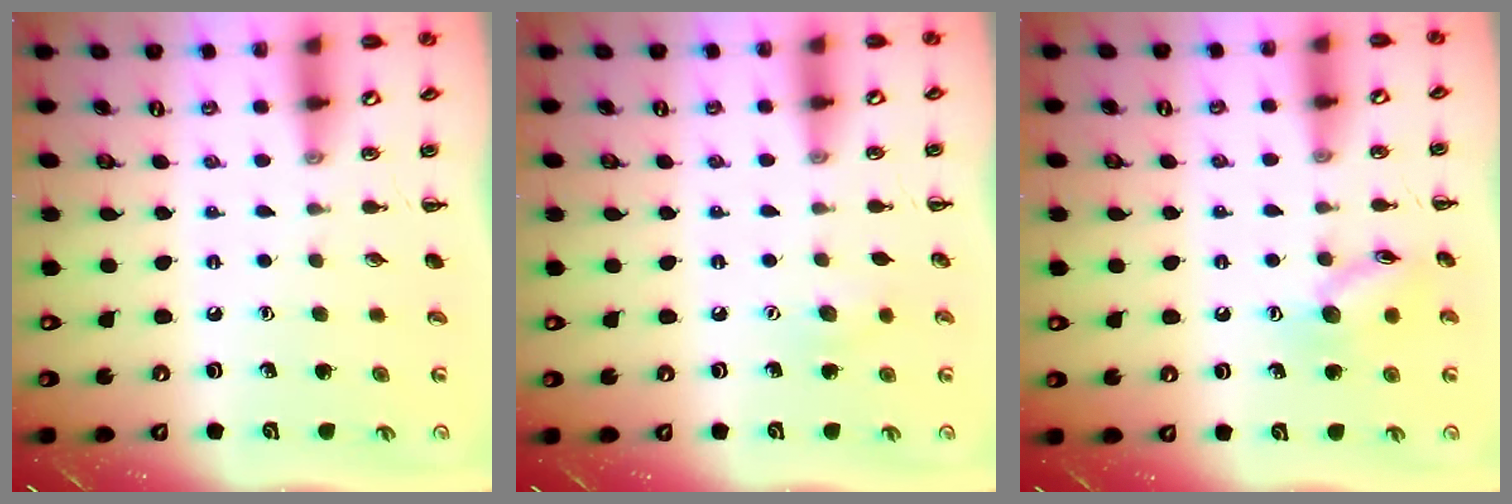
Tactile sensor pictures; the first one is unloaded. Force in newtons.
{"total": 5.9, "press": 5.7, "slide": 1.2}
{"total": 9.8, "press": 9.8, "slide": 0.5}